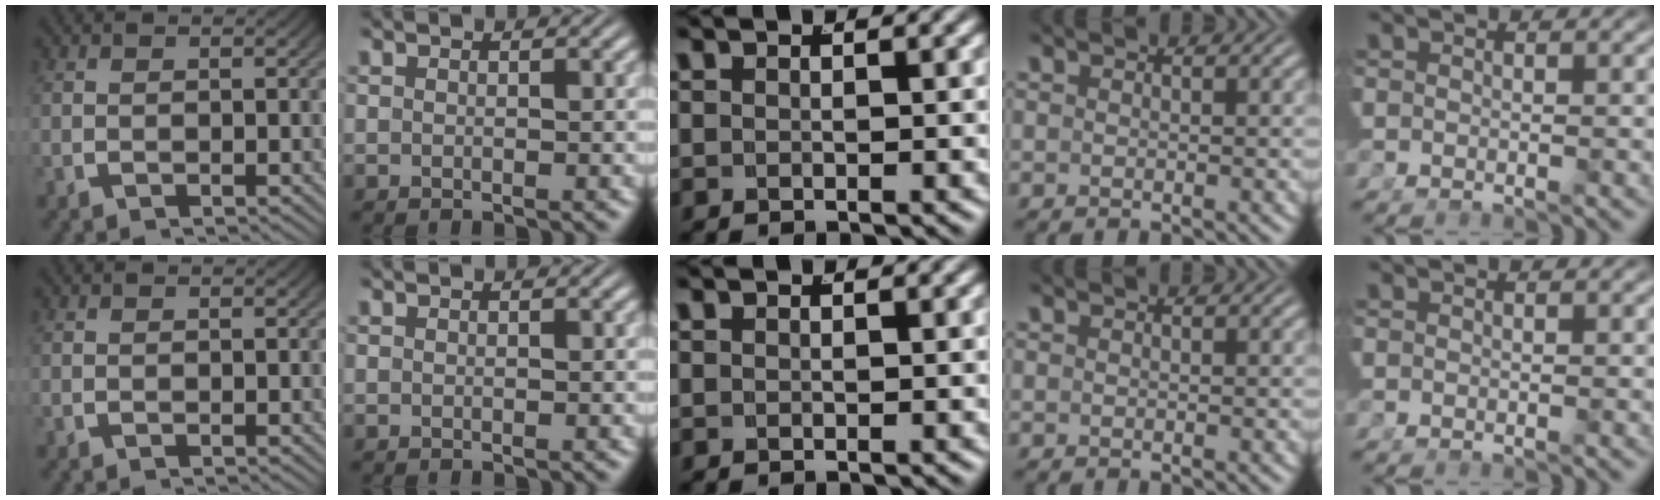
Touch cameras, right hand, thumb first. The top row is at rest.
{}